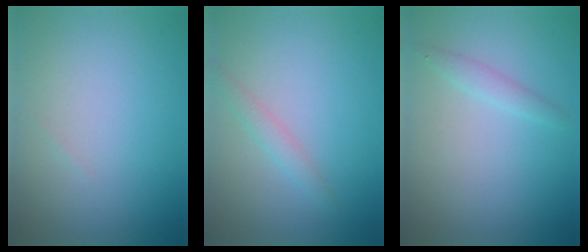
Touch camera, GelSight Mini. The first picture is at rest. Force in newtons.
{"total": 1.5, "press": 1.5, "slide": 0.1}
{"total": 1.2, "press": 1.2, "slide": 0.0}